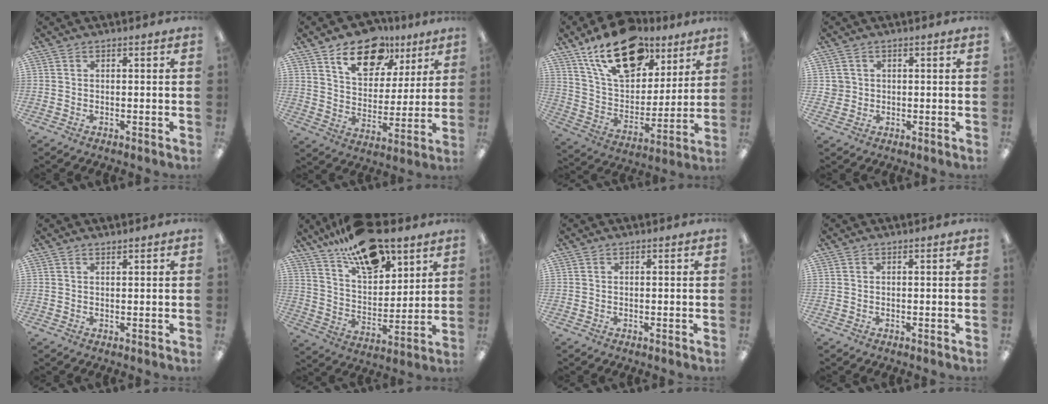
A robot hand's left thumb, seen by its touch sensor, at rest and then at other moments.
{"total": 15.5, "force": [10.0, 9.2, 7.6], "torque": [-0.113, -0.049, 0.176]}
{"total": 21.1, "force": [13.5, 11.4, 11.5], "torque": [-0.194, -0.063, 0.240]}
{"total": 2.3, "force": [0.5, 2.3, 0.0], "torque": [0.001, 0.001, 0.006]}
{"total": 0.8, "force": [0.8, 0.0, 0.1], "torque": [-0.003, -0.001, 0.015]}
{"total": 19.7, "force": [14.4, 8.5, 10.4], "torque": [-0.175, -0.077, 0.251]}
{"total": 0.0}
{"total": 0.0}